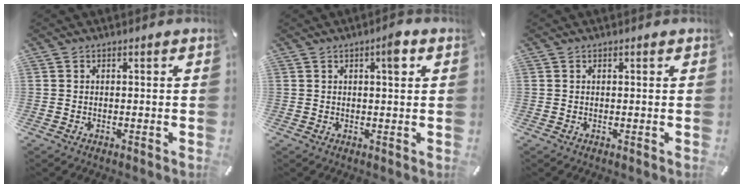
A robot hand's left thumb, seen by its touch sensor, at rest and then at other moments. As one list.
[{"total": 3.9, "force": [1.6, 1.1, 3.4], "torque": [-0.049, -0.003, 0.018]}, {"total": 0.0}]